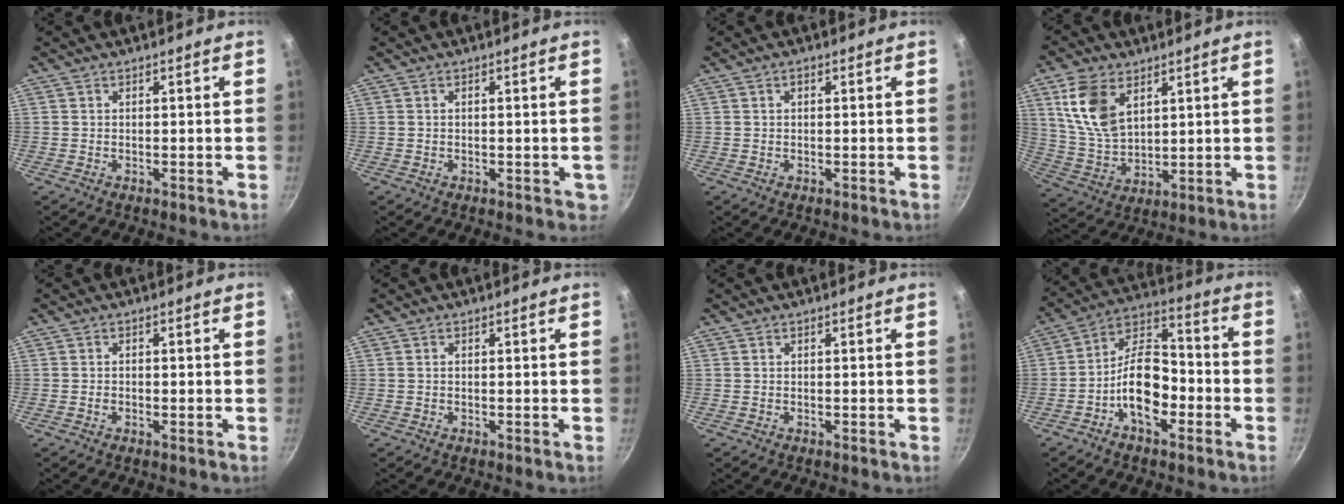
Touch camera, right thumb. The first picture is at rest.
{"total": 1.7, "force": [-0.1, 0.9, 1.4], "torque": [-0.012, -0.001, 0.002]}
{"total": 1.0, "force": [0.4, 0.6, 0.7], "torque": [-0.012, 0.005, 0.007]}
{"total": 12.2, "force": [5.3, 7.2, 8.3], "torque": [-0.150, -0.025, 0.114]}
{"total": 1.1, "force": [-0.4, 0.4, 0.9], "torque": [-0.023, 0.002, -0.009]}
{"total": 0.0}
{"total": 0.0}
{"total": 12.7, "force": [-4.3, 6.9, 9.8], "torque": [-0.145, 0.054, -0.087]}